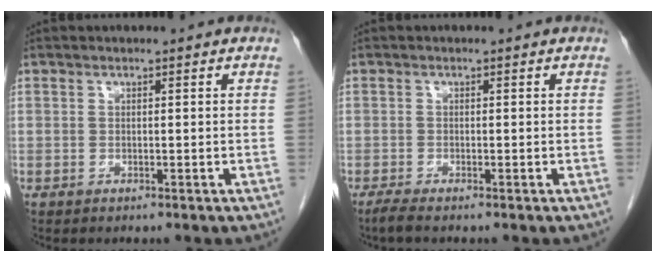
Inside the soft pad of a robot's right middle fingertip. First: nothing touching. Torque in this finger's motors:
{"motor_torque": [0.45, -0.19, -0.06, 0.00]}